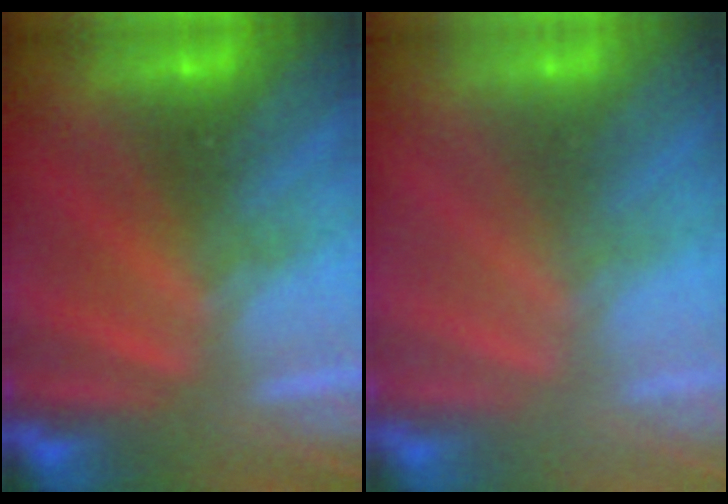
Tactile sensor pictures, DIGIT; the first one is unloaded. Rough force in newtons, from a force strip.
{"total": 2.9}